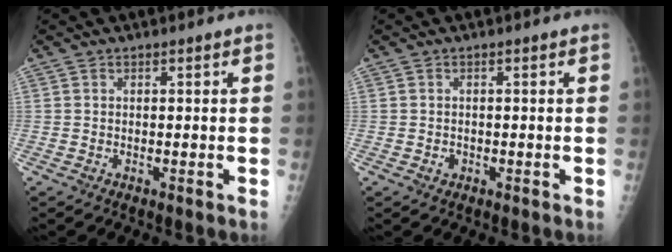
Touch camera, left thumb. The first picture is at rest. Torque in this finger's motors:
{"motor_torque": [-0.25, 0.26, -0.06, -0.06, 0.00]}